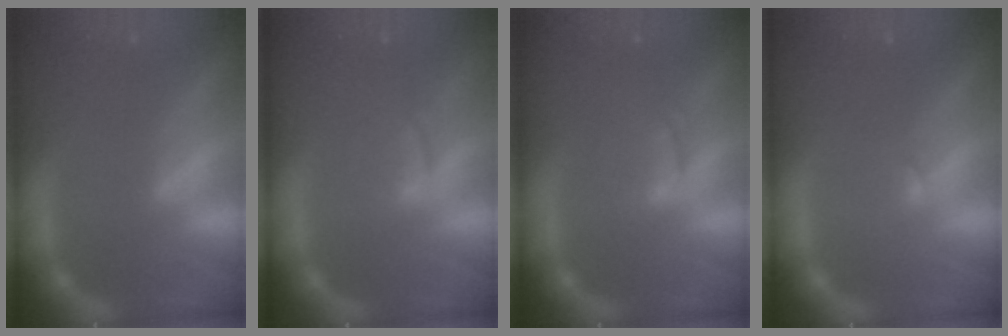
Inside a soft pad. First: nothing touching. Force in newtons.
{"total": 2.4}
{"total": 3.0}
{"total": 1.0}